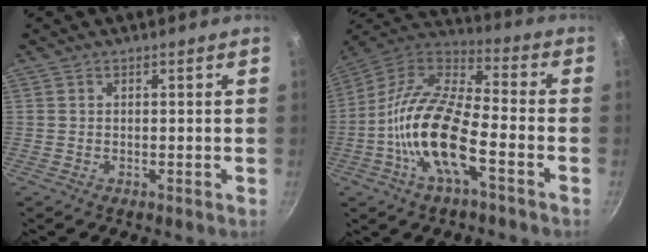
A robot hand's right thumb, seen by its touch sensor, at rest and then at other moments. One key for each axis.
{"total": 18.2, "fx": -5.8, "fy": 6.9, "fz": 15.8, "tx": -0.302, "ty": 0.043, "tz": -0.132}